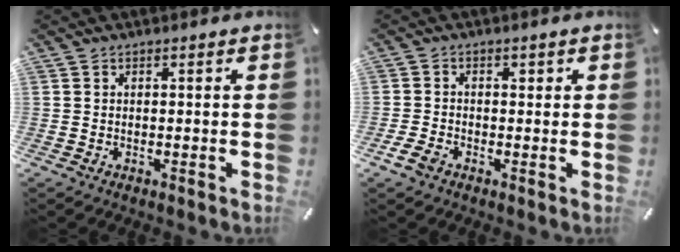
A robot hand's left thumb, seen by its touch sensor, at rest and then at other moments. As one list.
[{"total": 3.6, "force": [-1.5, 2.9, 1.6], "torque": [-0.025, 0.007, -0.030]}]